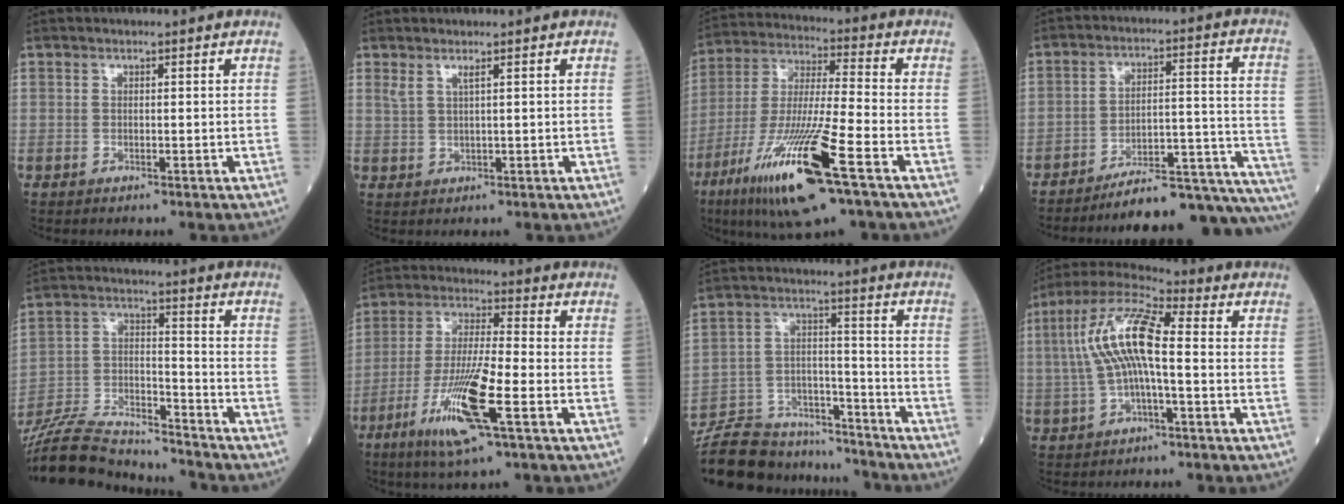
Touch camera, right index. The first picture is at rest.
{"total": 1.6, "force": [1.1, -0.1, 1.1], "torque": [-0.031, 0.004, 0.027]}
{"total": 18.6, "force": [-9.2, 1.1, 16.1], "torque": [-0.335, -0.042, -0.168]}
{"total": 20.6, "force": [-19.5, 0.8, 6.6], "torque": [-0.023, 0.039, -0.263]}
{"total": 18.2, "force": [-17.3, 2.2, 5.2], "torque": [-0.117, 0.002, -0.293]}
{"total": 12.8, "force": [-5.5, 0.6, 11.6], "torque": [-0.234, -0.020, -0.101]}
{"total": 18.0, "force": [-16.8, 4.7, 4.4], "torque": [-0.093, 0.019, -0.266]}
{"total": 11.7, "force": [0.3, 2.5, 11.4], "torque": [-0.239, 0.029, 0.000]}